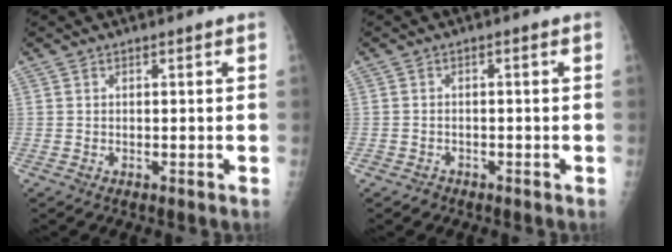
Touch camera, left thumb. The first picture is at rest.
{"total": 1.7, "force": [-1.2, 1.2, 0.0], "torque": [0.001, 0.006, -0.020]}